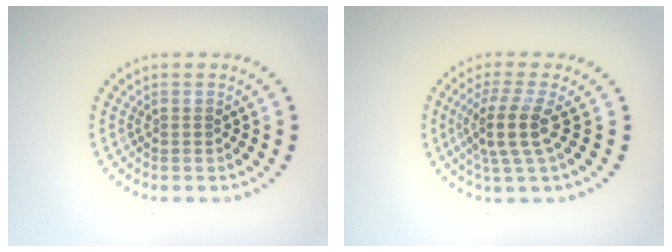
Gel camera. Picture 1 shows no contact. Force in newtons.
{"total": 3.6, "press": 2.7, "slide": 2.3}